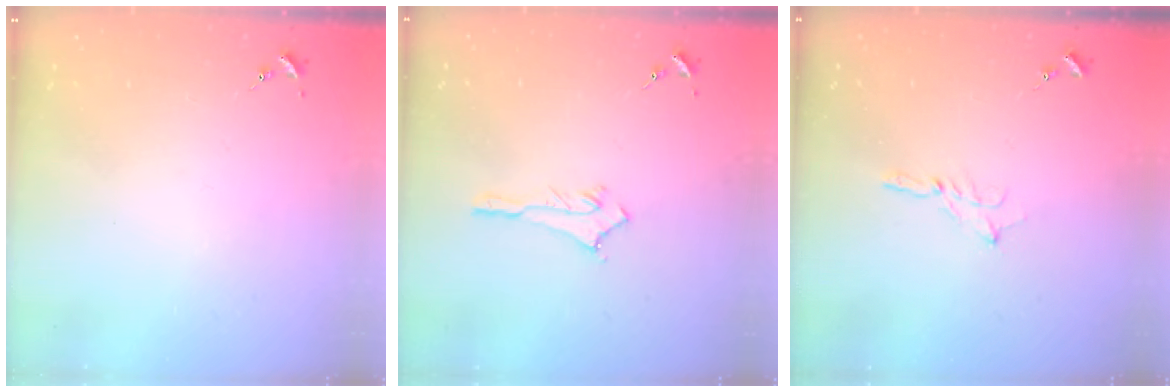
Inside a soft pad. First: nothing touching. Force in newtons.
{"total": 2.9, "press": 2.9, "slide": 0.3}
{"total": 2.3, "press": 2.3, "slide": 0.2}